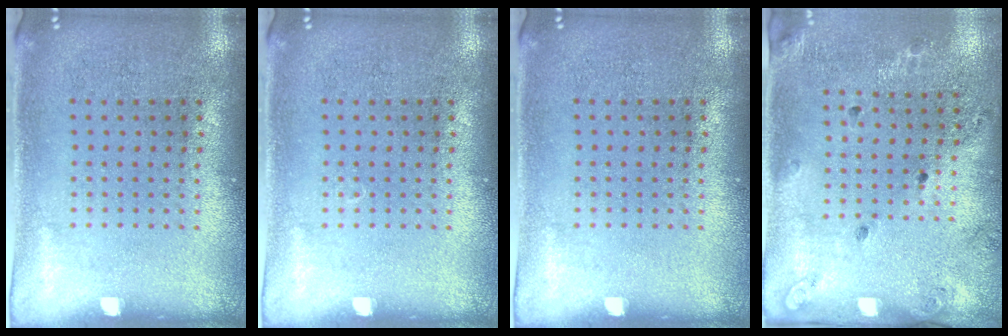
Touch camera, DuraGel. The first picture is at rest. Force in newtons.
{"total": 0.0}
{"total": 0.0}
{"total": 1.6, "press": 1.3, "slide": 0.9}